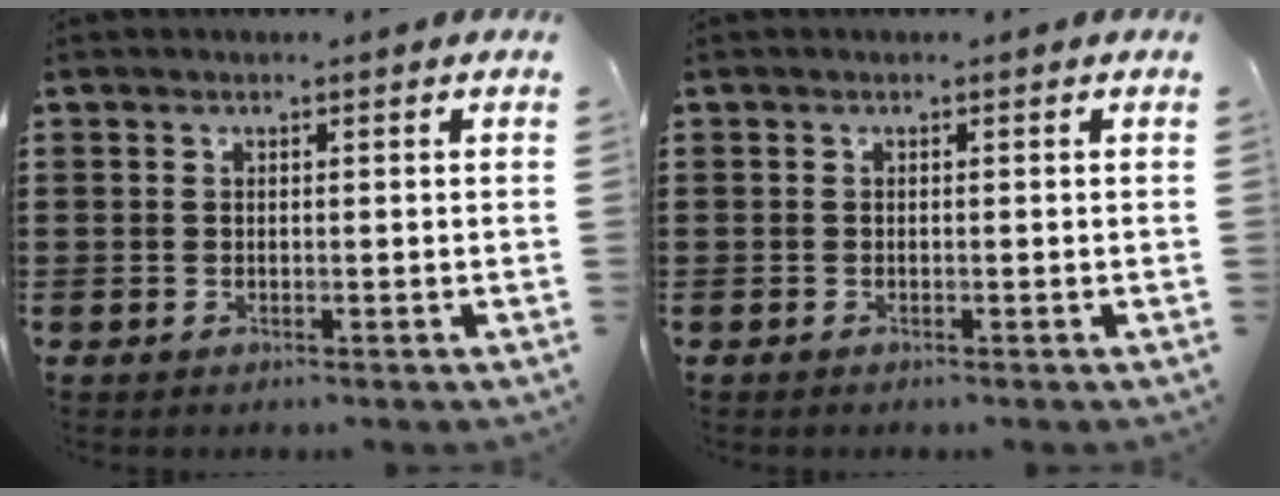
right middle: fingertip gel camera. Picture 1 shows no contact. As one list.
[{"total": 0.0}]